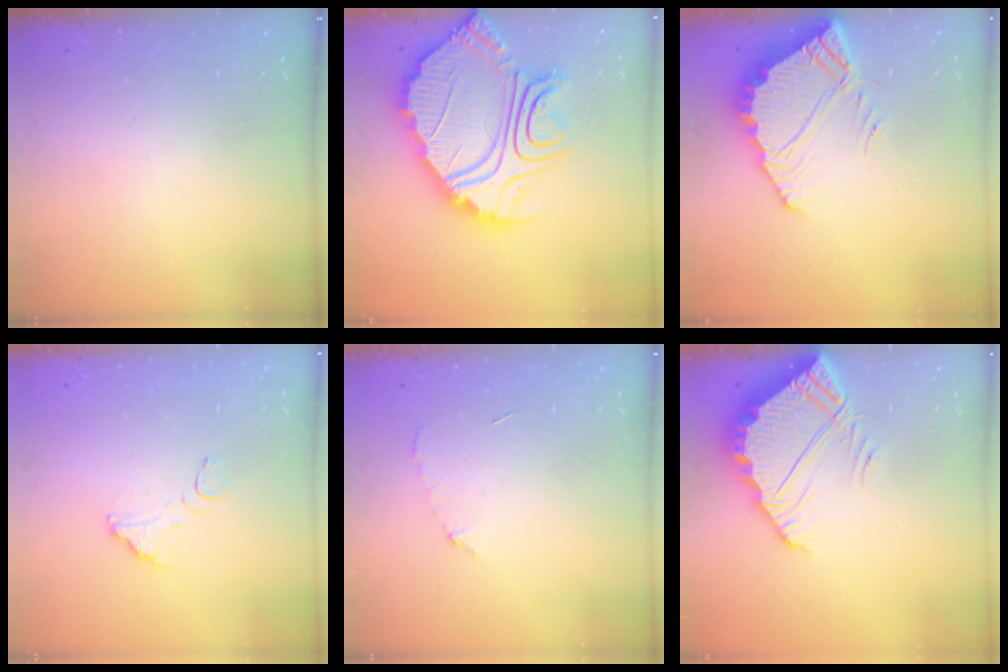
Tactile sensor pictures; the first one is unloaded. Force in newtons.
{"total": 27.9, "press": 27.8, "slide": 2.5}
{"total": 7.2, "press": 7.2, "slide": 0.6}
{"total": 3.2, "press": 3.2, "slide": 0.2}
{"total": 4.8, "press": 4.7, "slide": 0.4}
{"total": 6.1, "press": 6.1, "slide": 0.3}